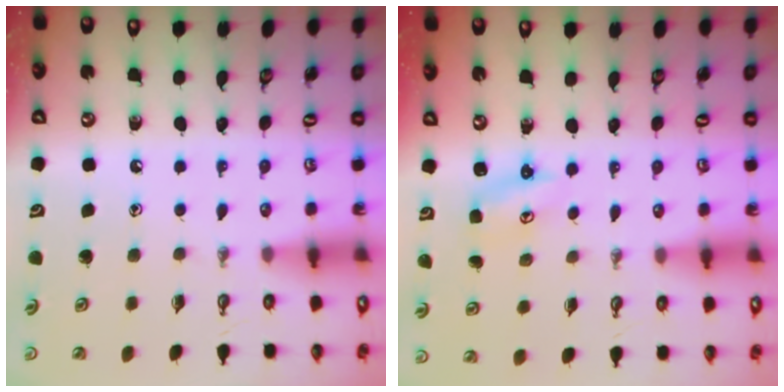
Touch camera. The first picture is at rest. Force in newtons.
{"total": 2.4, "press": 2.4, "slide": 0.2}